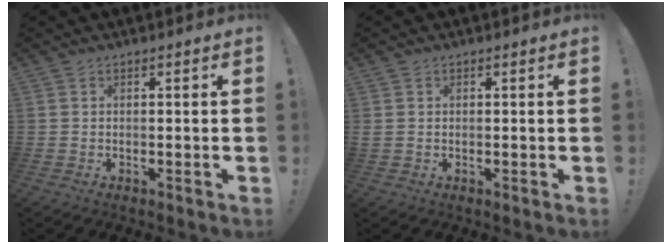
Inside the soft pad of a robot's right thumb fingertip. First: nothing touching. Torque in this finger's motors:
{"motor_torque": [-0.25, 0.28, 0.30, 0.05, 0.14]}